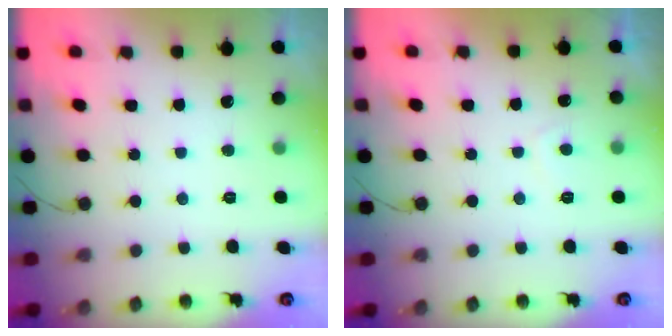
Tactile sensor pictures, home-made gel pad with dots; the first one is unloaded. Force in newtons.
{"total": 0.8, "press": 0.6, "slide": 0.5}